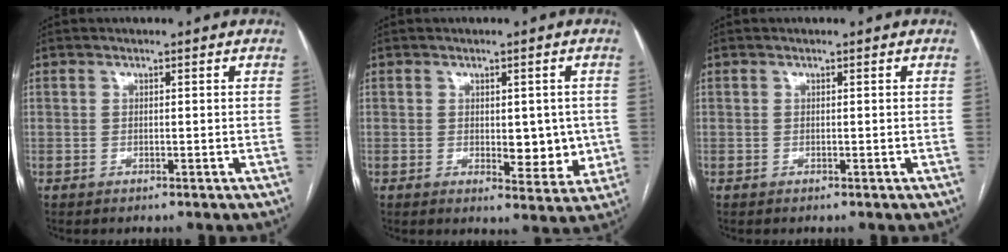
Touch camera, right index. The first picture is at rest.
{"total": 6.5, "force": [-0.1, 3.3, 5.6], "torque": [-0.056, -0.003, 0.010]}
{"total": 0.0}